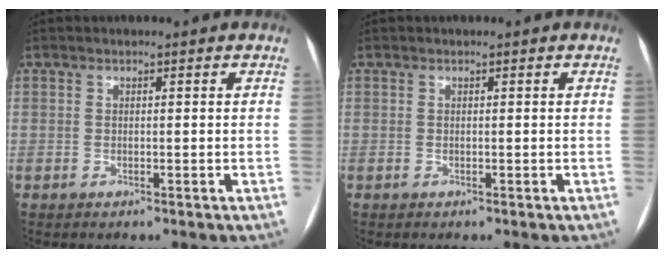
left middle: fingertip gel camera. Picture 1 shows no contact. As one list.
[{"total": 0.0}]